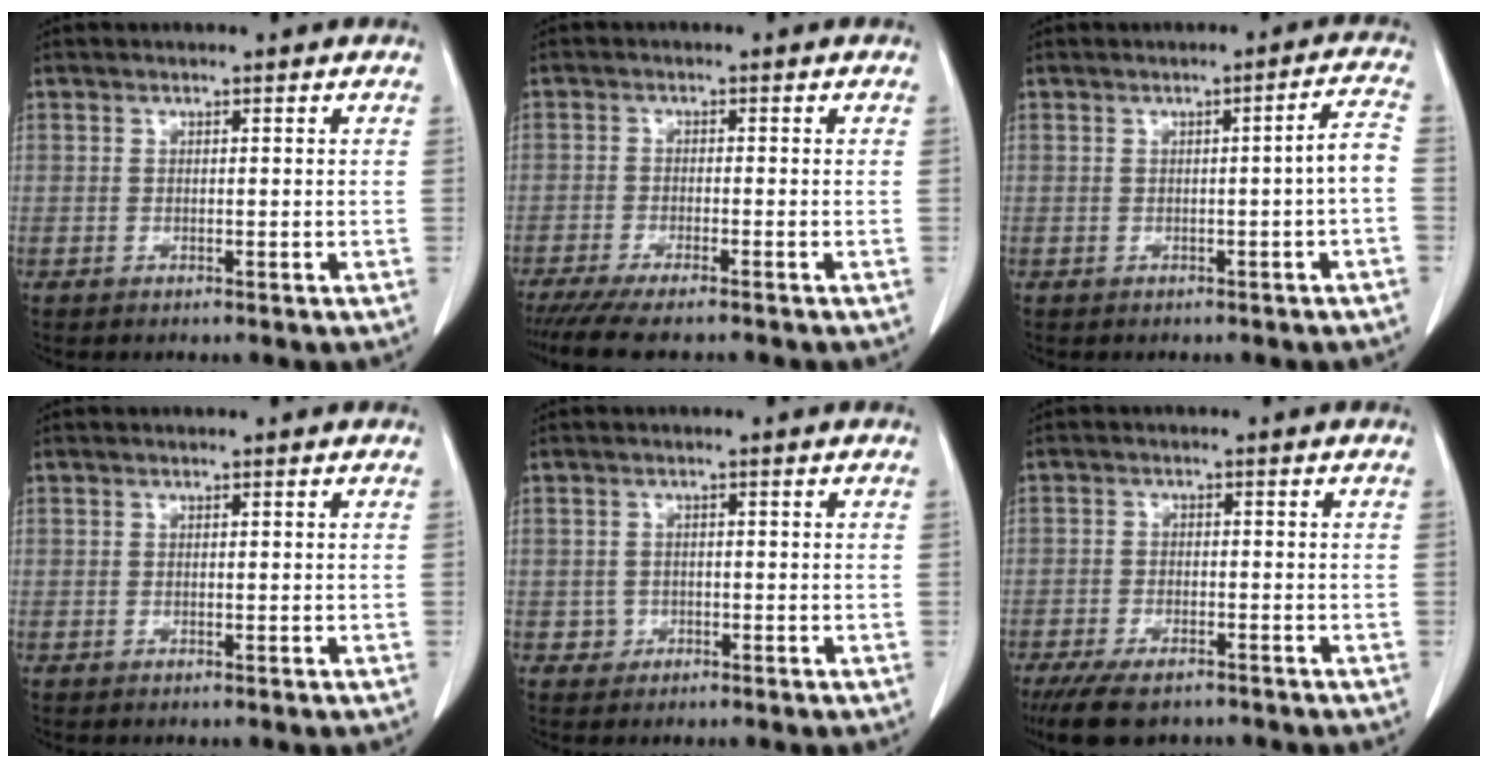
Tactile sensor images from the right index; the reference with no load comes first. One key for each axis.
{"total": 8.4, "fx": -7.0, "fy": 1.0, "fz": 4.5, "tx": -0.061, "ty": -0.016, "tz": -0.110}
{"total": 3.5, "fx": -0.8, "fy": -0.4, "fz": 3.4, "tx": -0.043, "ty": 0.007, "tz": -0.011}
{"total": 0.0}
{"total": 1.4, "fx": -0.6, "fy": 1.3, "fz": 0.0, "tx": 0.007, "ty": 0.007, "tz": -0.011}
{"total": 8.0, "fx": -6.2, "fy": 2.7, "fz": 4.2, "tx": -0.067, "ty": -0.009, "tz": -0.097}